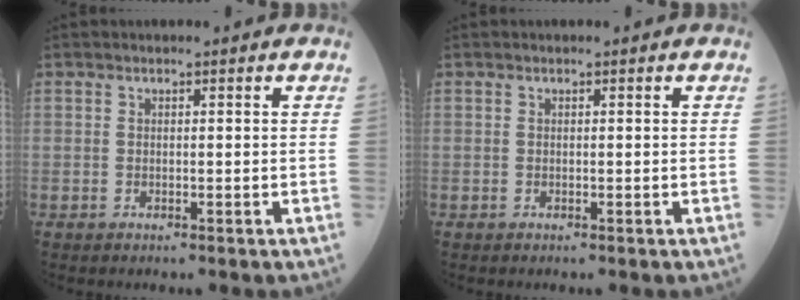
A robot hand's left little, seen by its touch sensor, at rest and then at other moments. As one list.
[{"total": 0.0}]